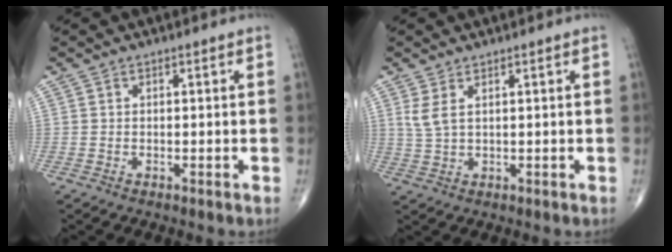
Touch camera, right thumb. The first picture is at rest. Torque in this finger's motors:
{"motor_torque": [-0.13, 0.13, -0.01, 0.01, 0.00]}